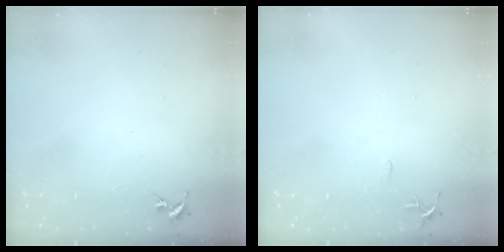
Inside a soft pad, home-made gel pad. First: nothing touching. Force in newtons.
{"total": 5.3, "press": 5.2, "slide": 0.6}